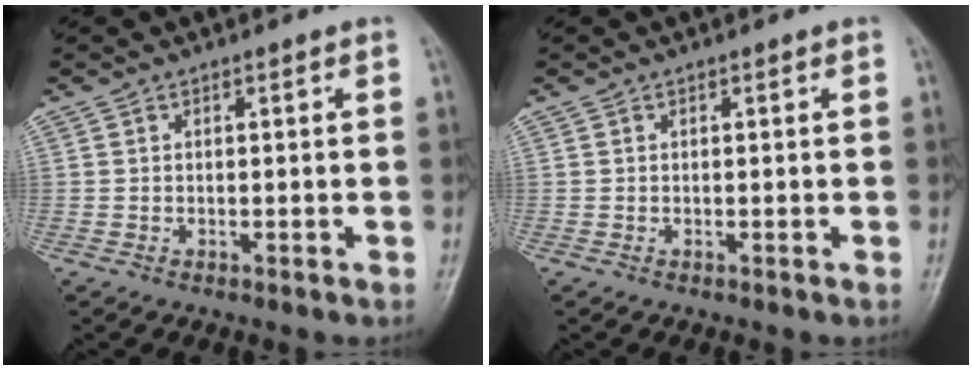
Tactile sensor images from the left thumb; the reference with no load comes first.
{"total": 0.0}